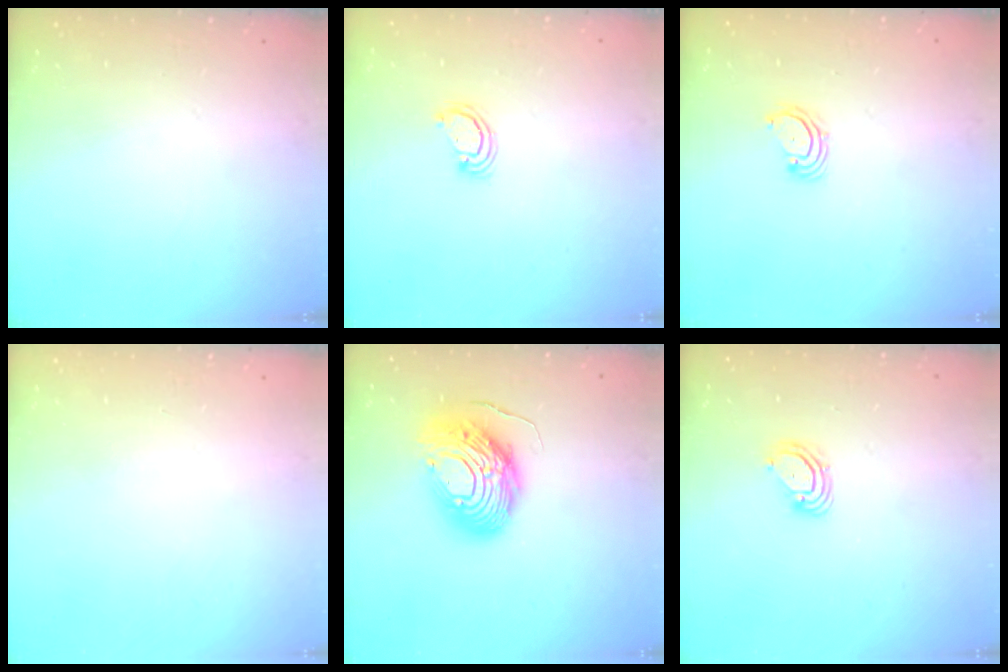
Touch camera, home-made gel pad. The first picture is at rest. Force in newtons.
{"total": 2.3, "press": 2.3, "slide": 0.3}
{"total": 2.6, "press": 2.6, "slide": 0.3}
{"total": 0.0}
{"total": 14.3, "press": 14.3, "slide": 1.4}
{"total": 4.4, "press": 4.4, "slide": 0.4}